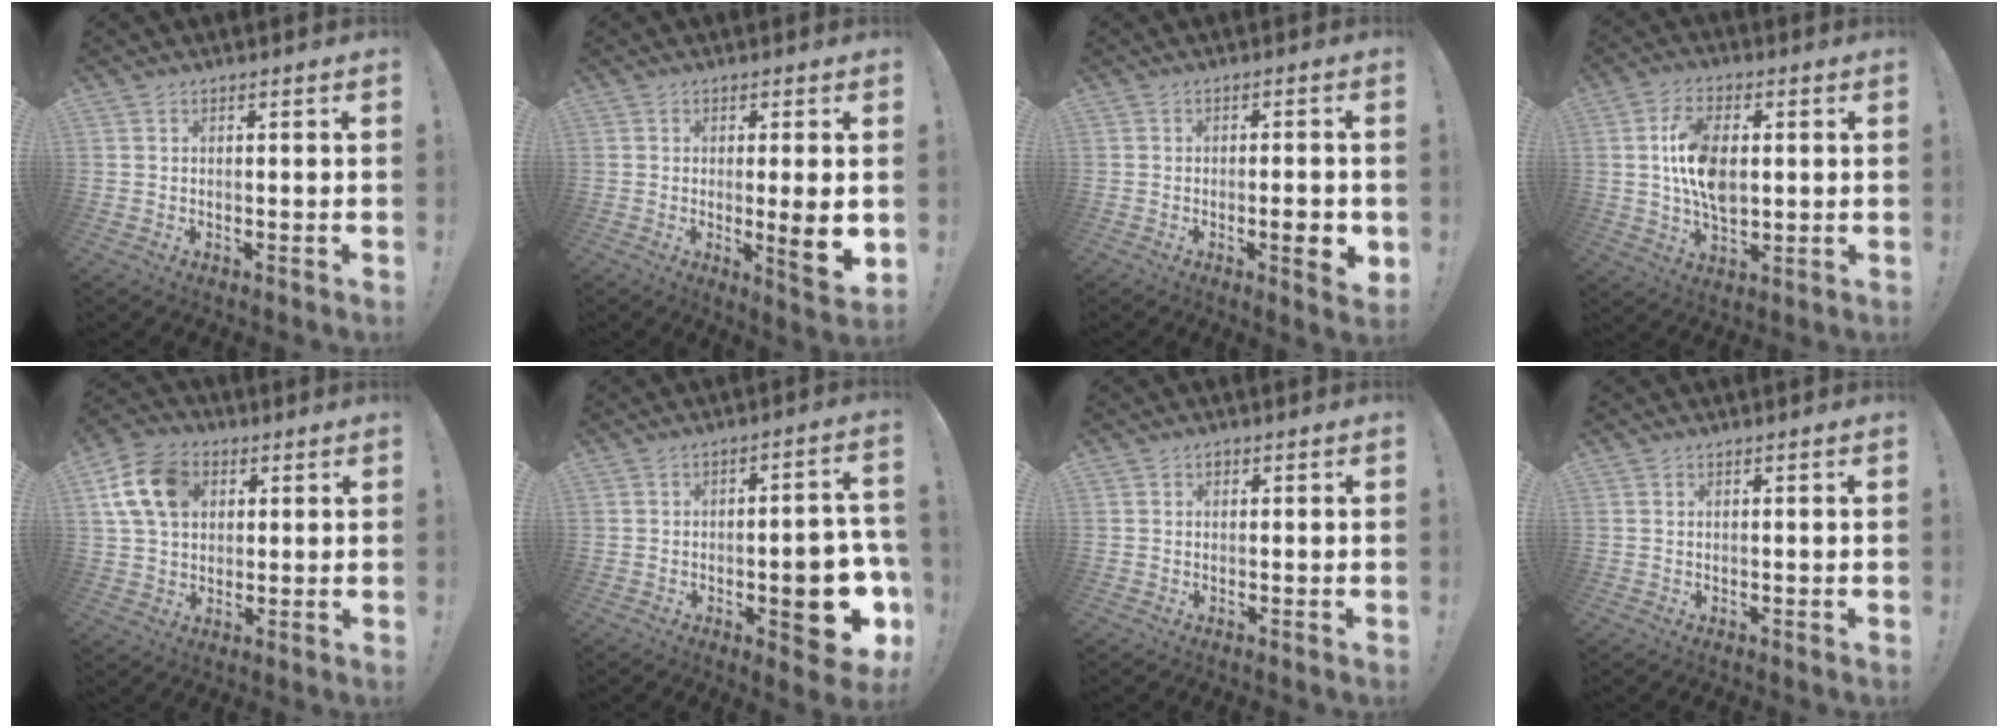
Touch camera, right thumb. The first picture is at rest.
{"total": 8.5, "force": [-0.6, 0.8, 8.4], "torque": [-0.110, -0.014, -0.010]}
{"total": 5.7, "force": [-1.5, 1.0, 5.4], "torque": [-0.071, -0.004, -0.023]}
{"total": 12.8, "force": [1.2, 7.7, 10.2], "torque": [-0.178, 0.000, 0.019]}
{"total": 13.6, "force": [4.5, 10.1, 8.0], "torque": [-0.145, -0.004, 0.089]}
{"total": 15.4, "force": [-4.2, 5.7, 13.7], "torque": [-0.151, 0.007, -0.054]}
{"total": 0.6, "force": [0.0, 0.5, 0.2], "torque": [0.002, 0.000, -0.001]}
{"total": 0.0}